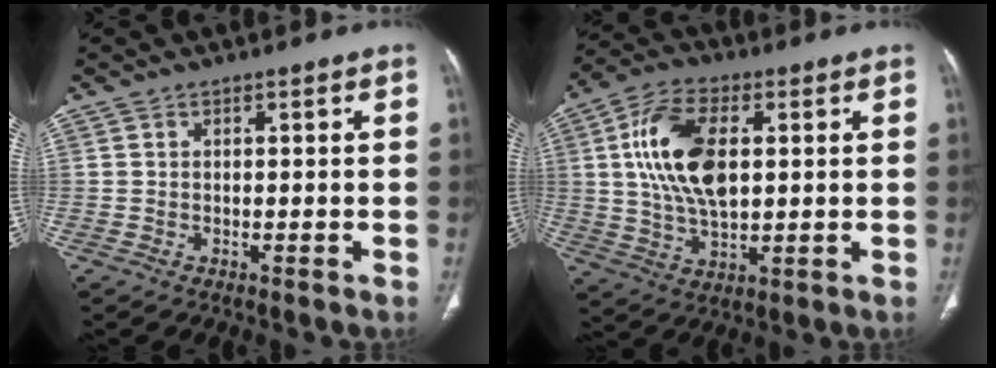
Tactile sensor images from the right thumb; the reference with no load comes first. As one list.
[{"total": 14.9, "force": [2.7, 8.1, 12.2], "torque": [-0.230, 0.002, 0.050]}]